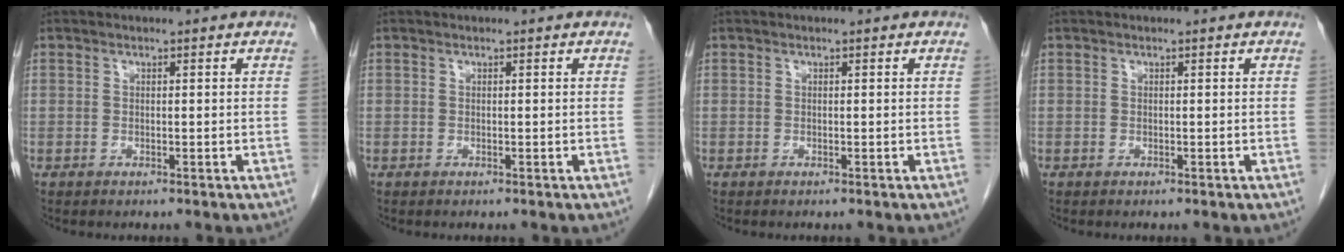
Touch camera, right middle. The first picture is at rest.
{"total": 0.0}
{"total": 0.0}
{"total": 0.0}